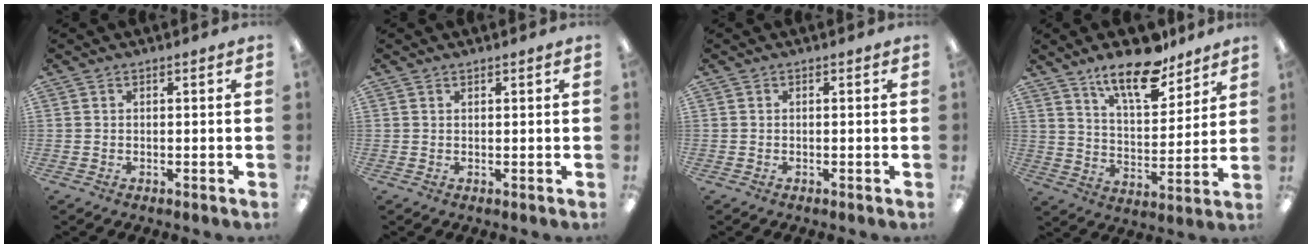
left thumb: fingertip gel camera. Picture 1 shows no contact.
{"total": 0.7, "force": [0.7, 0.2, 0.0], "torque": [-0.001, 0.000, 0.013]}
{"total": 0.0}
{"total": 14.9, "force": [11.8, 5.1, 7.6], "torque": [-0.116, -0.072, 0.203]}